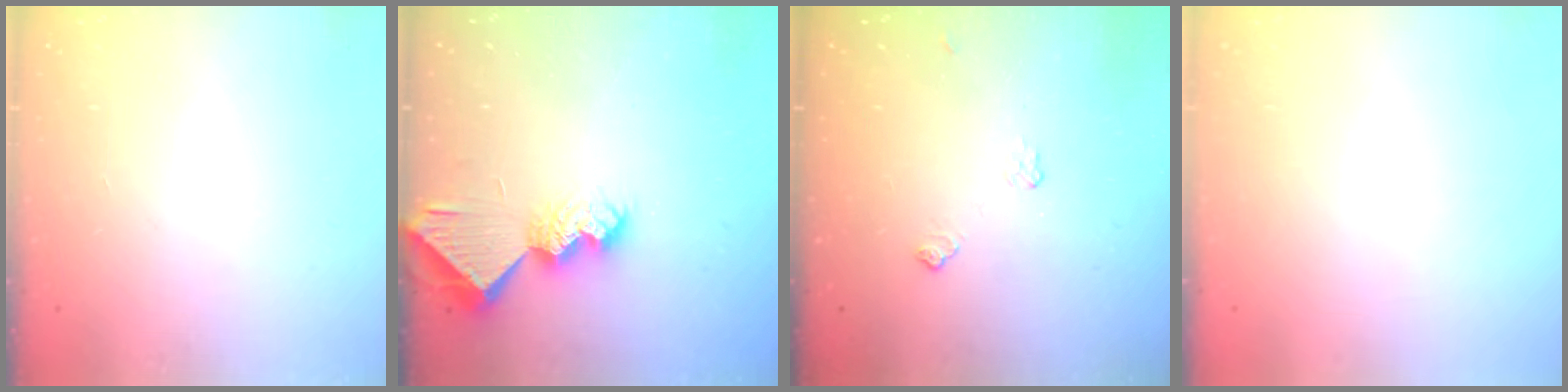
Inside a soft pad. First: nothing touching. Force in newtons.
{"total": 10.4, "press": 10.3, "slide": 1.2}
{"total": 3.9, "press": 3.9, "slide": 0.5}
{"total": 0.0}